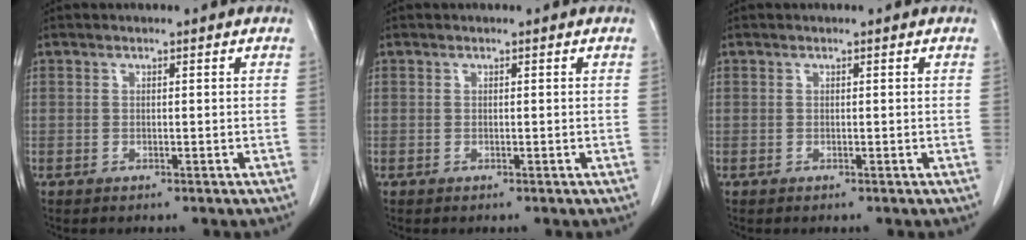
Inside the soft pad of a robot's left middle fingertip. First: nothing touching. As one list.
[{"total": 0.0}, {"total": 0.0}]